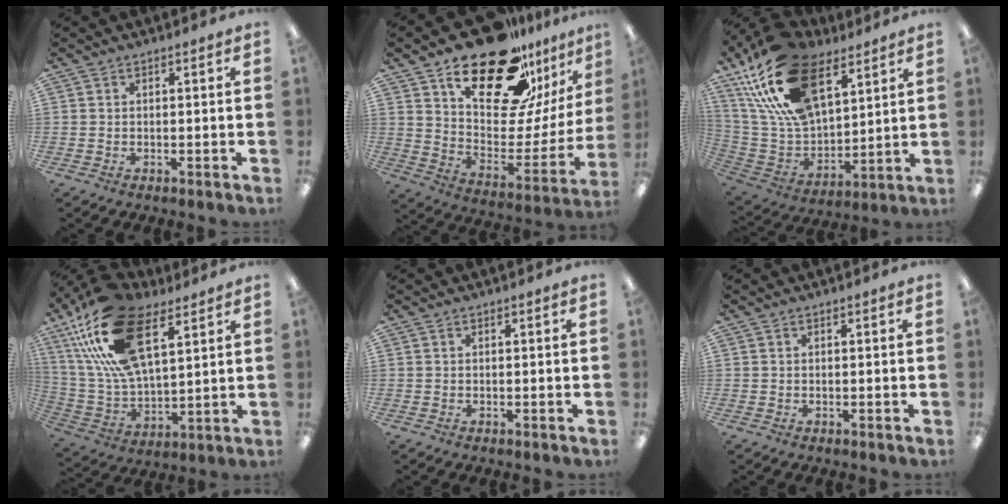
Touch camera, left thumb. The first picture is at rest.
{"total": 24.9, "force": [17.5, 11.4, 13.6], "torque": [-0.198, -0.117, 0.304]}
{"total": 25.3, "force": [14.3, 14.1, 15.4], "torque": [-0.317, -0.063, 0.261]}
{"total": 24.1, "force": [13.2, 11.7, 16.4], "torque": [-0.354, -0.044, 0.234]}
{"total": 0.0}
{"total": 0.0}